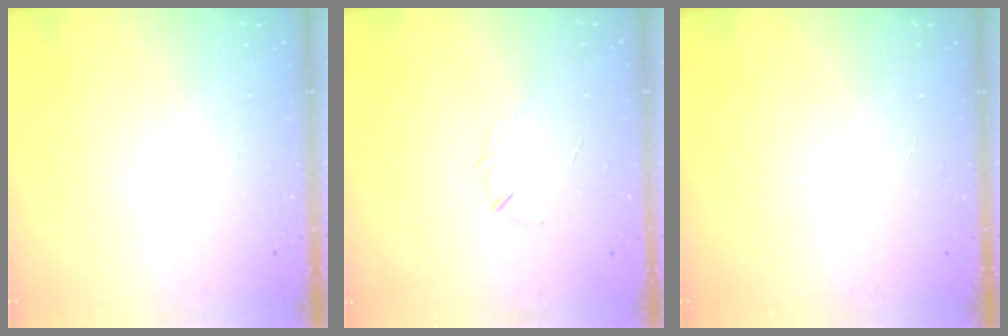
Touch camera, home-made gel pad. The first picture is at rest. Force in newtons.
{"total": 3.2, "press": 3.2, "slide": 0.7}
{"total": 0.0}